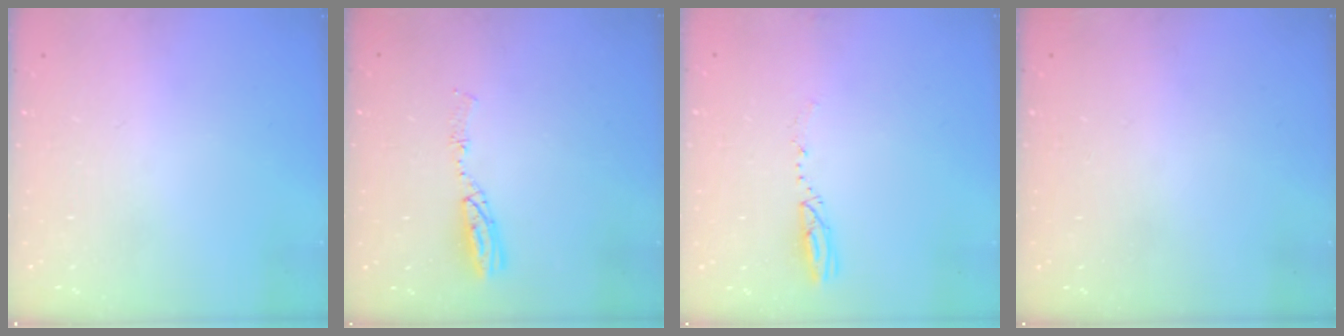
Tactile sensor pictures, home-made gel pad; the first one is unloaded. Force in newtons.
{"total": 5.0, "press": 5.0, "slide": 0.2}
{"total": 3.3, "press": 3.2, "slide": 0.5}
{"total": 3.0, "press": 2.9, "slide": 1.0}